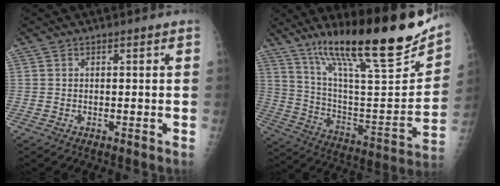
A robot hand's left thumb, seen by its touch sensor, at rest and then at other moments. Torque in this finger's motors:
{"motor_torque": [1.50, -0.80, 1.43, -1.34, 0.13]}